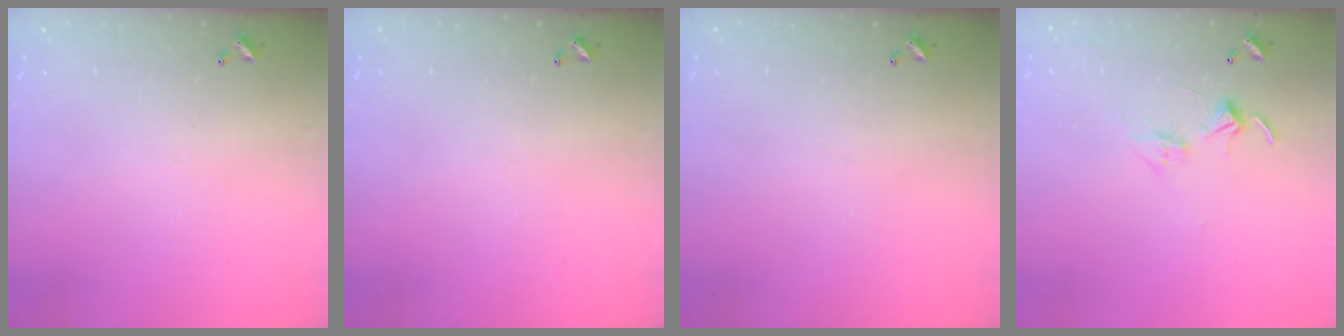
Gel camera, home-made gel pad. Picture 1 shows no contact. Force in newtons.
{"total": 0.0}
{"total": 0.0}
{"total": 2.8, "press": 2.8, "slide": 0.2}